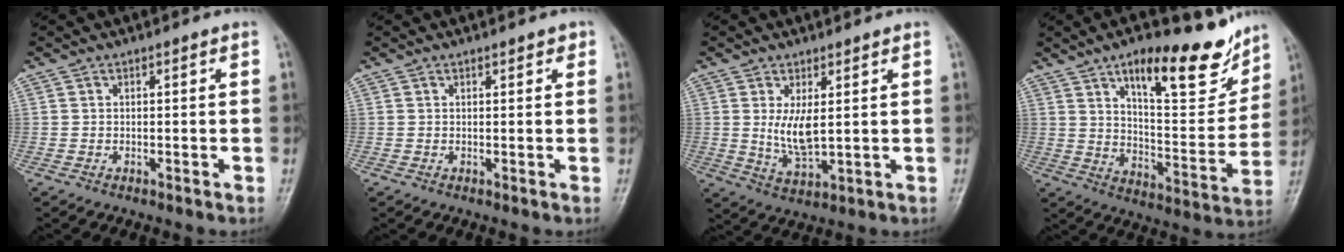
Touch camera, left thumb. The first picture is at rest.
{"total": 1.2, "force": [0.8, 0.6, 0.7], "torque": [-0.004, -0.002, 0.007]}
{"total": 5.9, "force": [1.2, 2.4, 5.3], "torque": [-0.099, -0.020, 0.033]}
{"total": 18.8, "force": [12.3, 6.6, 12.6], "torque": [-0.135, -0.074, 0.193]}